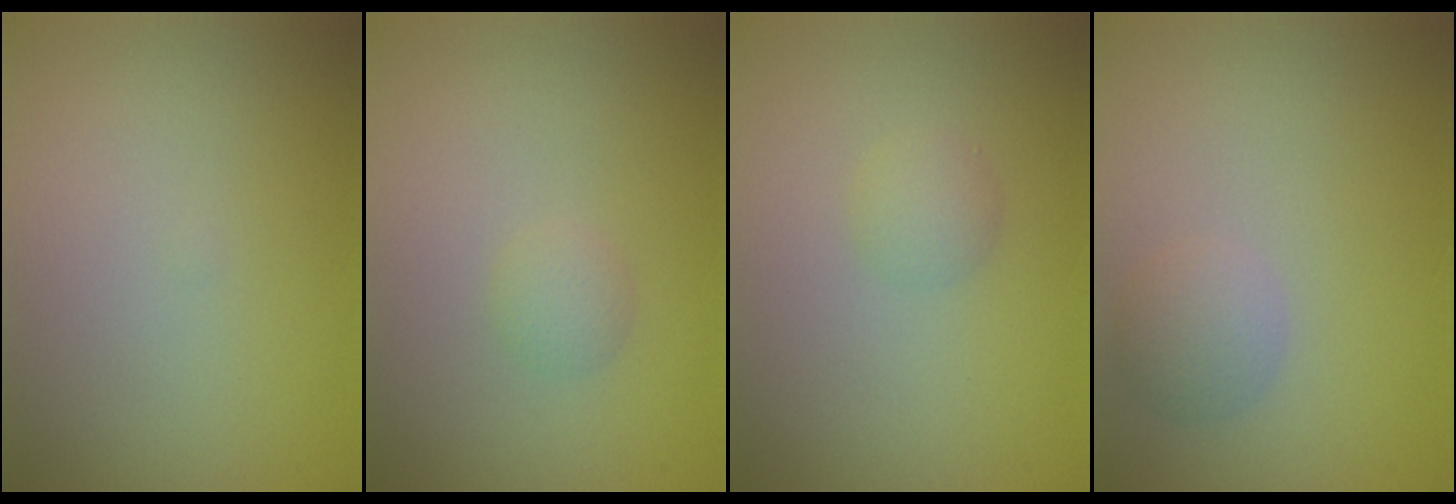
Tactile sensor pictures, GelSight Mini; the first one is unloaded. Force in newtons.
{"total": 1.3, "press": 1.3, "slide": 0.1}
{"total": 1.5, "press": 1.5, "slide": 0.1}
{"total": 2.0, "press": 2.0, "slide": 0.0}